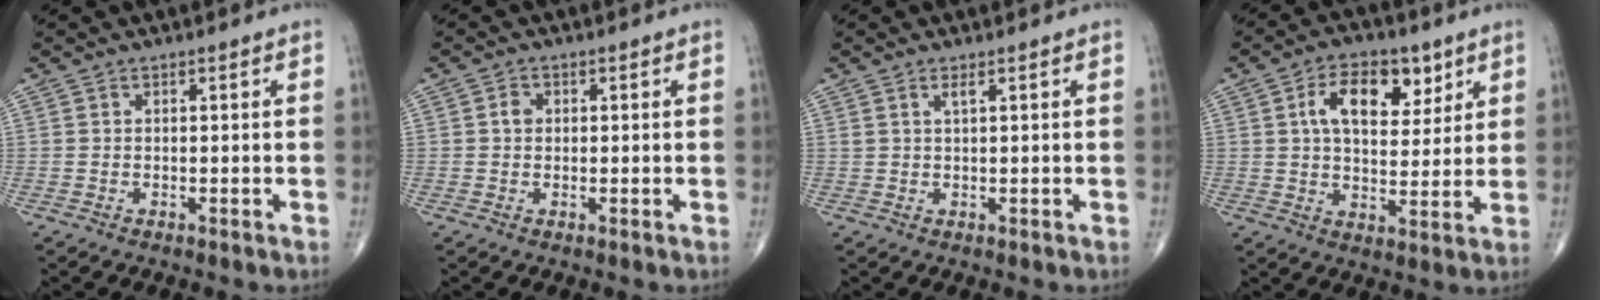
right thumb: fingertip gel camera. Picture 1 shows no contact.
{"total": 1.8, "force": [0.2, 1.5, 0.9], "torque": [-0.009, 0.004, 0.001]}
{"total": 1.2, "force": [0.7, 0.1, 0.9], "torque": [-0.020, -0.003, 0.014]}
{"total": 12.2, "force": [4.8, 7.0, 8.8], "torque": [-0.109, -0.010, 0.079]}